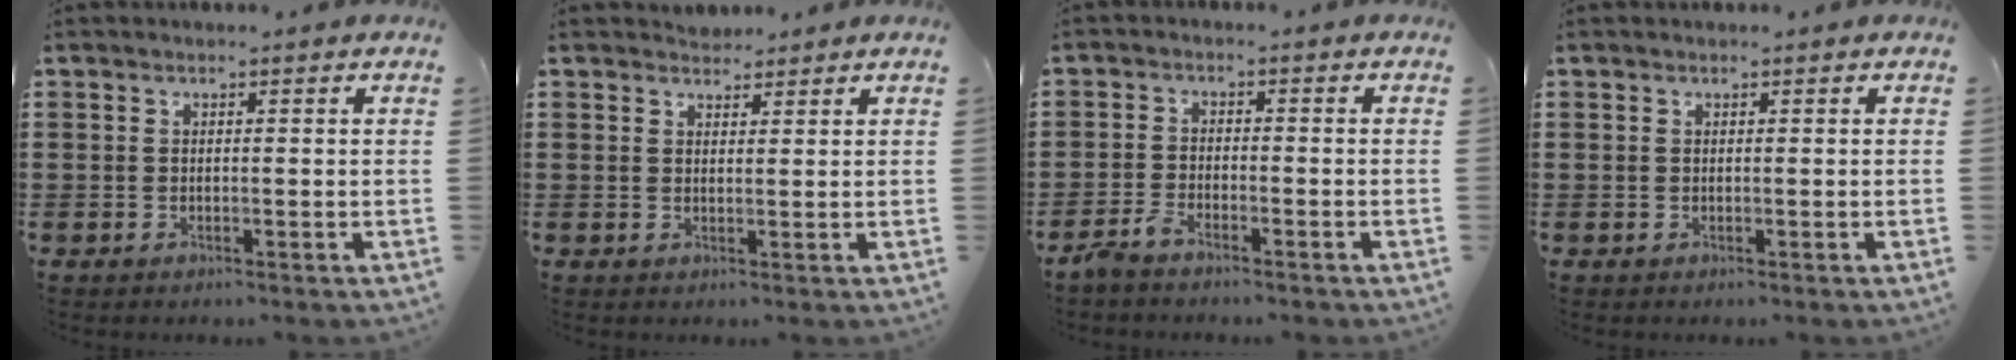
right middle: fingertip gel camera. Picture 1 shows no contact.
{"total": 1.6, "force": [1.5, 0.3, -0.5], "torque": [0.003, 0.005, 0.031]}
{"total": 2.8, "force": [-2.5, 0.5, 1.1], "torque": [-0.043, -0.002, -0.057]}
{"total": 0.0}